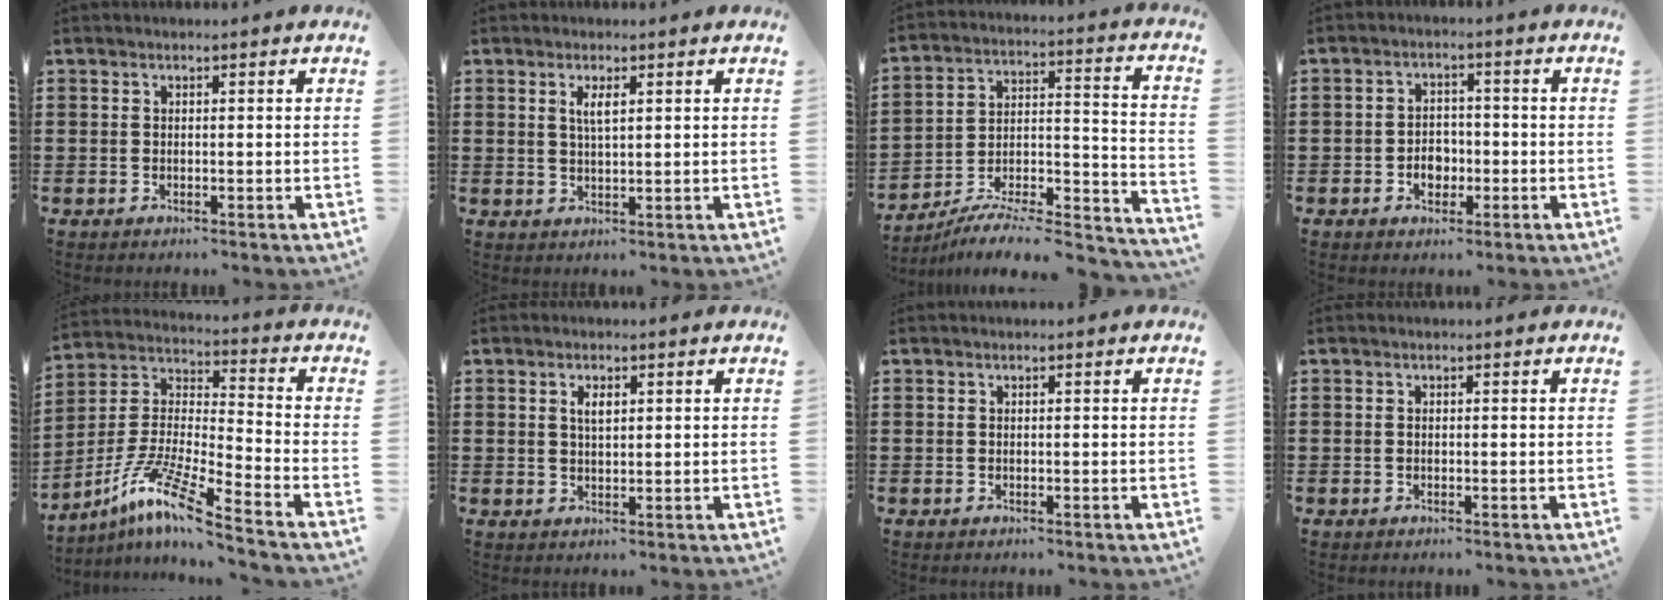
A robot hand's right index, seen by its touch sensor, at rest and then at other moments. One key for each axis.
{"total": 2.4, "fx": 0.8, "fy": 0.5, "fz": 2.2, "tx": -0.045, "ty": 0.001, "tz": 0.012}
{"total": 7.2, "fx": -6.4, "fy": 1.1, "fz": 3.0, "tx": -0.037, "ty": 0.000, "tz": -0.125}
{"total": 3.4, "fx": -1.1, "fy": 2.6, "fz": 1.9, "tx": -0.034, "ty": -0.002, "tz": -0.023}
{"total": 11.1, "fx": -8.6, "fy": 0.0, "fz": 7.0, "tx": -0.162, "ty": -0.014, "tz": -0.179}
{"total": 2.0, "fx": 0.7, "fy": 0.7, "fz": 1.7, "tx": -0.037, "ty": 0.002, "tz": 0.011}
{"total": 0.0}
{"total": 0.0}